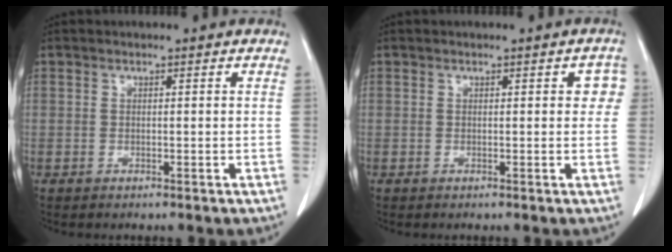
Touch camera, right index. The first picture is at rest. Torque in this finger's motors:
{"motor_torque": [0.22, -0.03, 0.03, 0.00]}